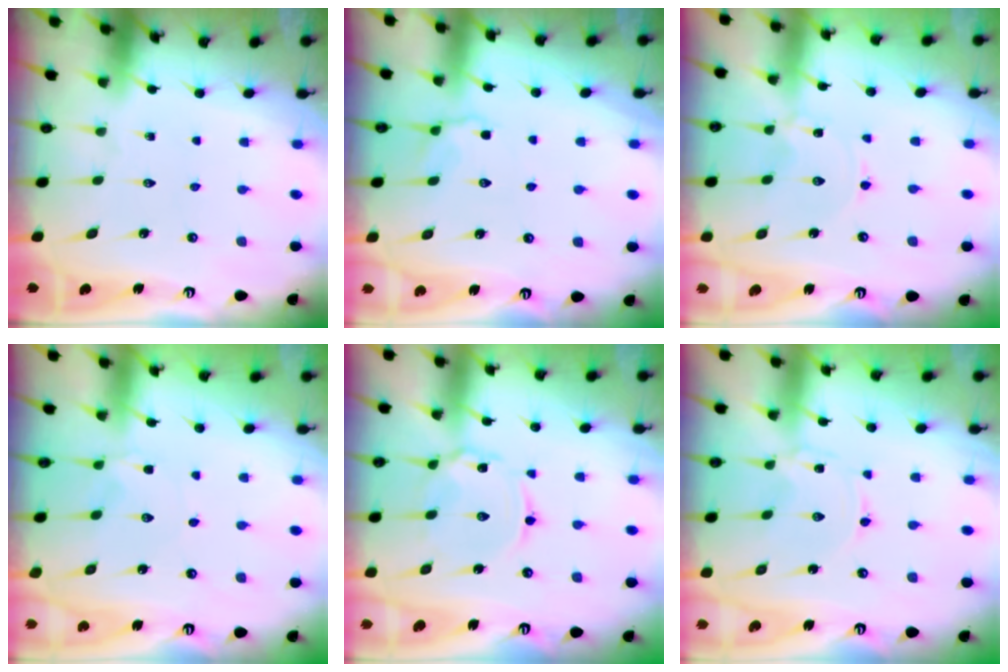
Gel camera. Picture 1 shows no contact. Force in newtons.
{"total": 3.5, "press": 2.9, "slide": 2.0}
{"total": 0.0}
{"total": 1.4, "press": 1.4, "slide": 0.4}
{"total": 4.9, "press": 4.9, "slide": 0.1}
{"total": 0.0}